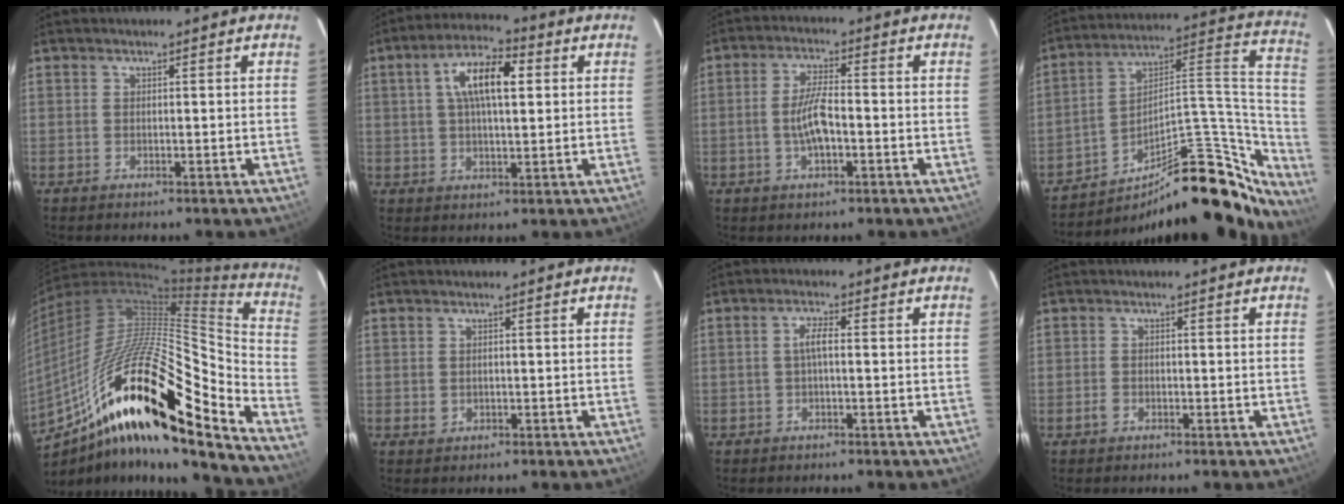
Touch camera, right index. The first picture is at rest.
{"total": 10.1, "force": [2.5, 3.8, 9.0], "torque": [-0.161, 0.023, 0.039]}
{"total": 6.1, "force": [-1.6, 1.8, 5.6], "torque": [-0.110, 0.005, -0.028]}
{"total": 26.1, "force": [-20.0, 8.2, 14.6], "torque": [-0.167, 0.050, -0.290]}
{"total": 28.3, "force": [-14.3, 5.7, 23.8], "torque": [-0.388, -0.048, -0.259]}
{"total": 1.2, "force": [-0.1, 1.1, 0.5], "torque": [-0.007, 0.003, 0.000]}
{"total": 2.6, "force": [-0.1, 0.5, 2.5], "torque": [-0.050, 0.007, -0.002]}
{"total": 1.5, "force": [-0.9, 1.0, 0.7], "torque": [-0.014, 0.003, -0.016]}